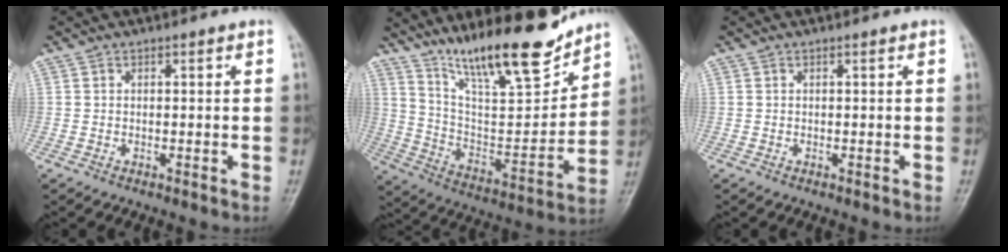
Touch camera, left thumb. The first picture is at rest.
{"total": 20.1, "force": [15.4, 4.6, 12.0], "torque": [-0.159, -0.087, 0.271]}
{"total": 0.0}